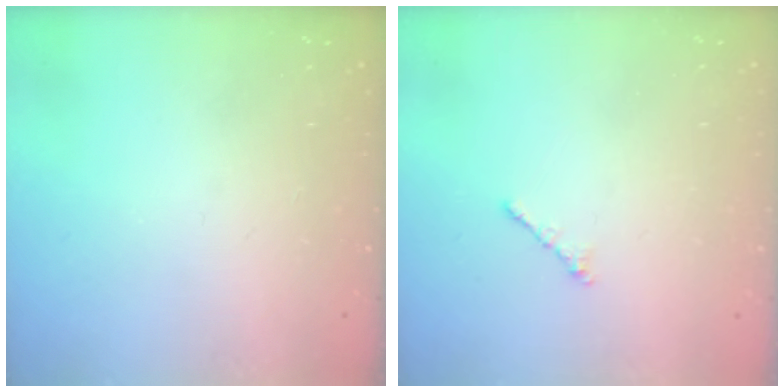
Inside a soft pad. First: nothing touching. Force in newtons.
{"total": 0.9, "press": 0.7, "slide": 0.5}